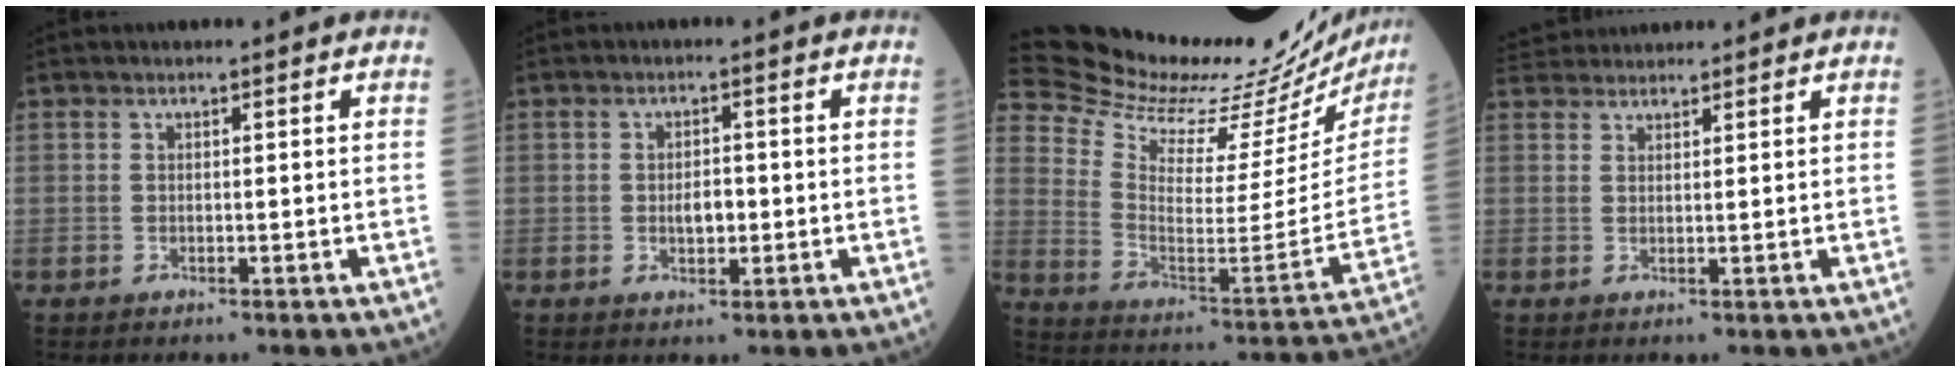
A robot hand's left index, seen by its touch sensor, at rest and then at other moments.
{"total": 2.7, "force": [-0.5, 1.3, 2.3], "torque": [-0.040, -0.001, -0.007]}
{"total": 28.3, "force": [26.8, 4.2, 8.1], "torque": [-0.148, -0.122, 0.360]}
{"total": 5.4, "force": [5.2, 1.0, 0.9], "torque": [-0.015, 0.034, 0.093]}